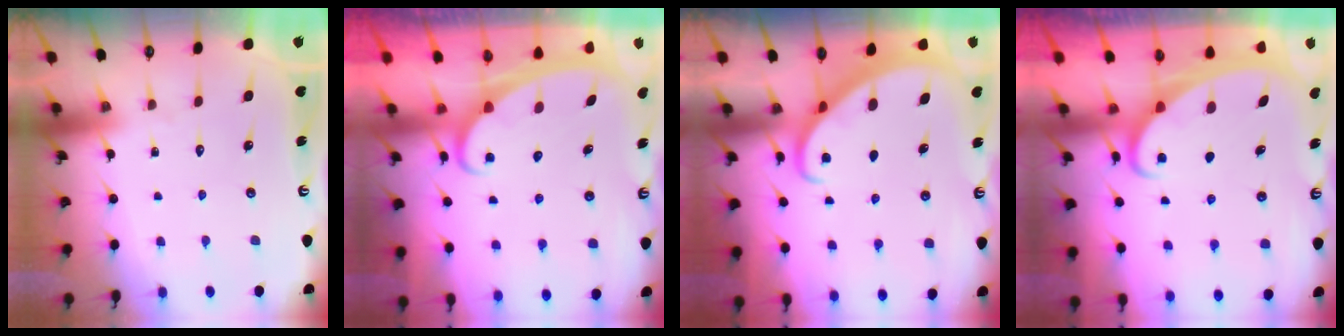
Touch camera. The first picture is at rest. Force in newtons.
{"total": 2.3, "press": 2.3, "slide": 0.3}
{"total": 2.6, "press": 2.6, "slide": 0.1}
{"total": 2.2, "press": 2.2, "slide": 0.3}